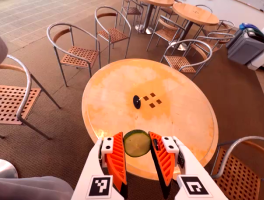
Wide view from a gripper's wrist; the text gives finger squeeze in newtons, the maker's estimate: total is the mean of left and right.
{"total": 8.4, "left": 8.0, "right": 8.9}